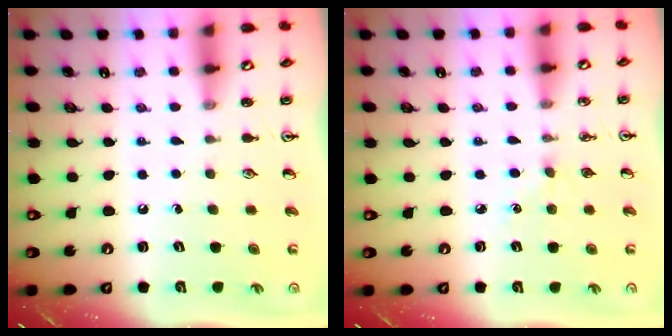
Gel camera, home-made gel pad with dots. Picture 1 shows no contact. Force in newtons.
{"total": 2.7, "press": 2.7, "slide": 0.4}